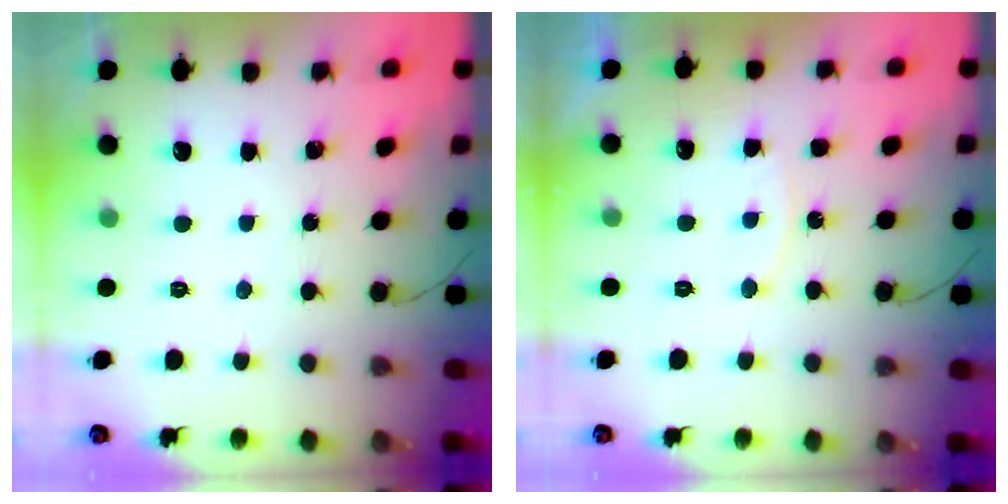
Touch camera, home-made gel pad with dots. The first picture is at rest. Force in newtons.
{"total": 6.8, "press": 6.8, "slide": 0.6}